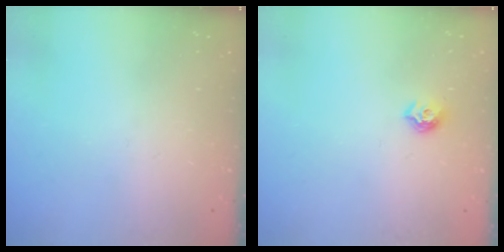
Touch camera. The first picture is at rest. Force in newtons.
{"total": 6.9, "press": 6.8, "slide": 0.7}